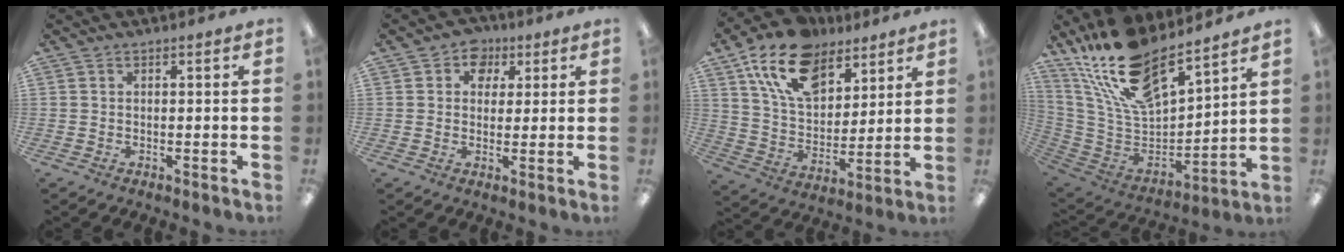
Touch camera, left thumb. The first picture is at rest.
{"total": 5.5, "force": [2.5, 4.6, 1.7], "torque": [-0.016, -0.006, 0.040]}
{"total": 17.8, "force": [10.9, 10.5, 9.3], "torque": [-0.173, -0.038, 0.200]}
{"total": 21.5, "force": [16.8, 7.9, 10.8], "torque": [-0.216, -0.102, 0.304]}